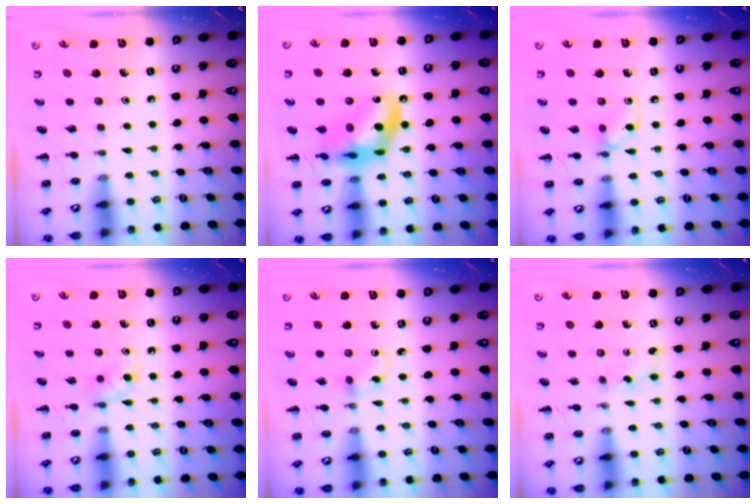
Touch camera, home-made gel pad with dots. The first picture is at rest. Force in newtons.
{"total": 14.1, "press": 13.7, "slide": 3.3}
{"total": 6.5, "press": 6.3, "slide": 1.5}
{"total": 3.0, "press": 2.7, "slide": 1.2}
{"total": 2.0, "press": 1.7, "slide": 1.0}
{"total": 2.6, "press": 2.5, "slide": 0.8}